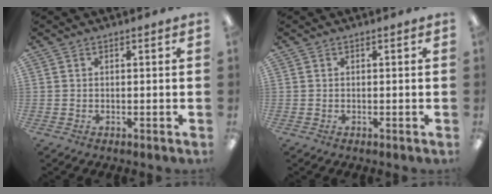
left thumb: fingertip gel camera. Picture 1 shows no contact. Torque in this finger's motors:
{"motor_torque": [0.00, 0.00, 0.05, -0.05, 0.00]}